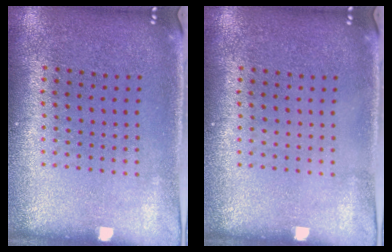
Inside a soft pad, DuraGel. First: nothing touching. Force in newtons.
{"total": 0.0}